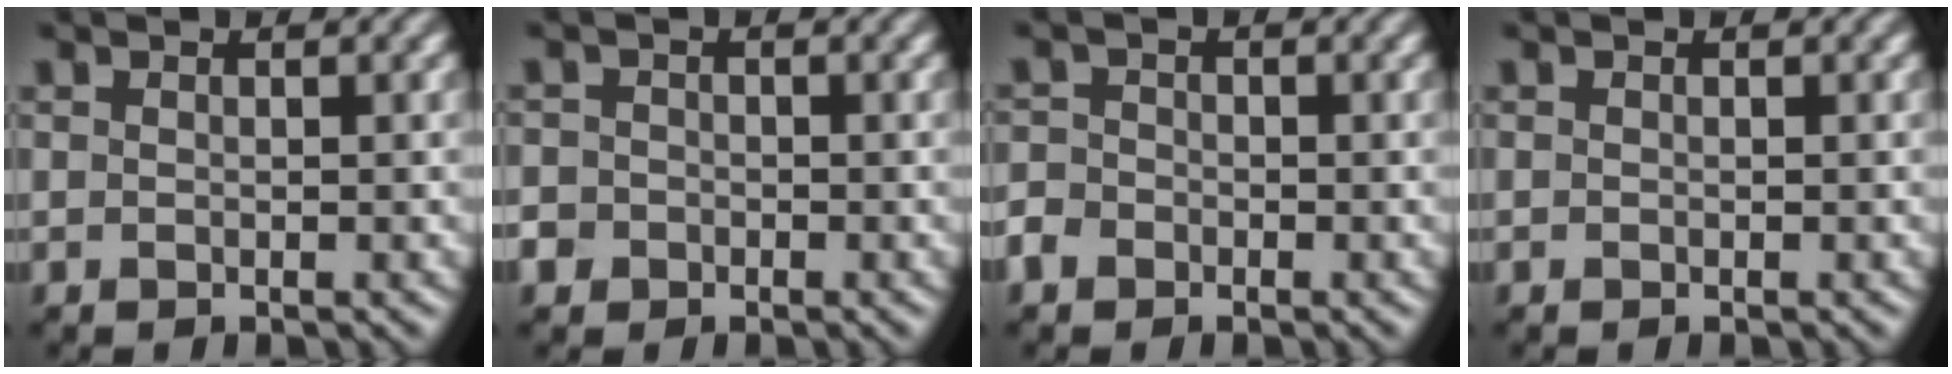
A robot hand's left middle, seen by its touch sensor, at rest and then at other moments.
{"total": 2.4, "force": [-1.1, 2.1, 0.6], "torque": [-0.001, 0.005, -0.028]}
{"total": 1.9, "force": [-1.1, 1.5, 0.5], "torque": [-0.002, 0.002, -0.026]}
{"total": 0.0}